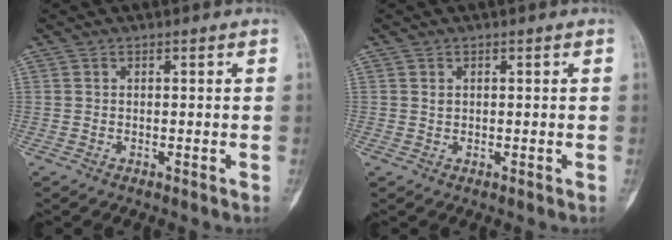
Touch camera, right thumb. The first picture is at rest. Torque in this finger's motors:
{"motor_torque": [0.22, 0.28, 0.04, -0.28, -0.05]}